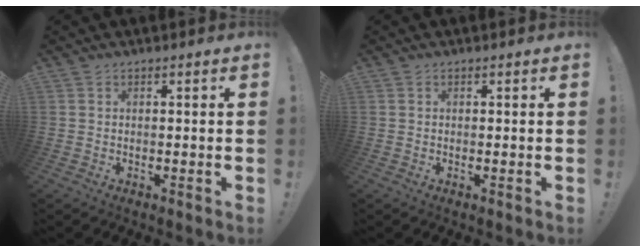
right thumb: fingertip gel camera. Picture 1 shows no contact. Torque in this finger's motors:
{"motor_torque": [-0.01, 0.17, -0.14, 0.01, 0.02]}